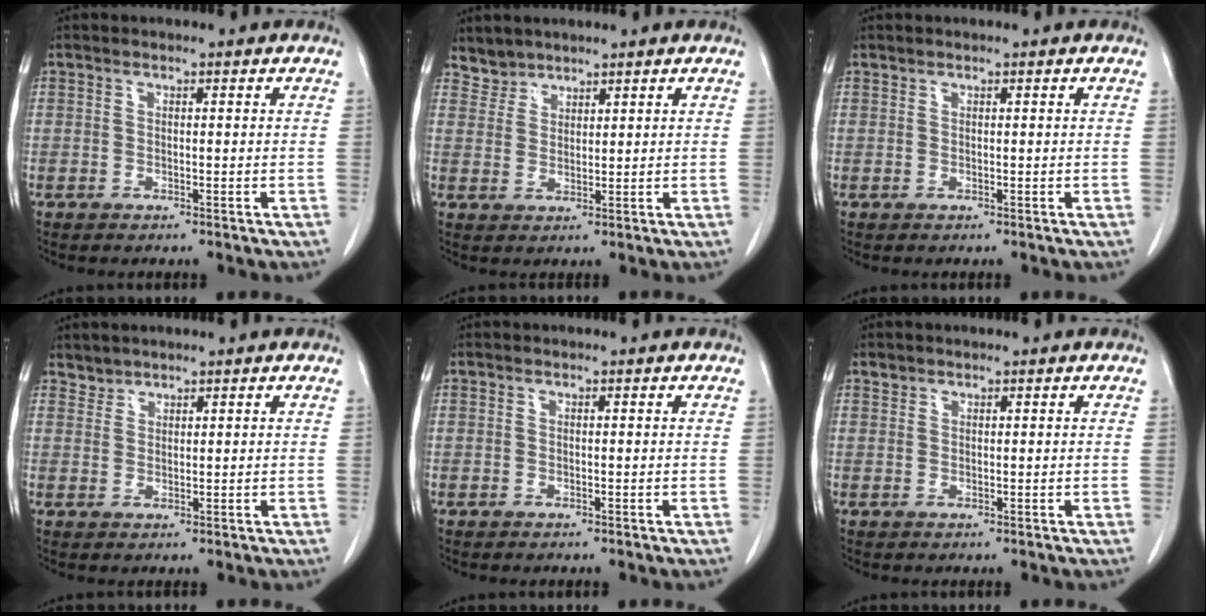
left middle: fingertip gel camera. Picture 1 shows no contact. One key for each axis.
{"total": 2.8, "fx": 2.5, "fy": 1.1, "fz": -0.6, "tx": 0.017, "ty": 0.006, "tz": 0.047}
{"total": 0.0}
{"total": 1.3, "fx": 1.2, "fy": 0.3, "fz": -0.3, "tx": 0.007, "ty": 0.002, "tz": 0.022}
{"total": 0.0}
{"total": 0.8, "fx": 0.7, "fy": 0.4, "fz": 0.0, "tx": 0.003, "ty": 0.004, "tz": 0.011}